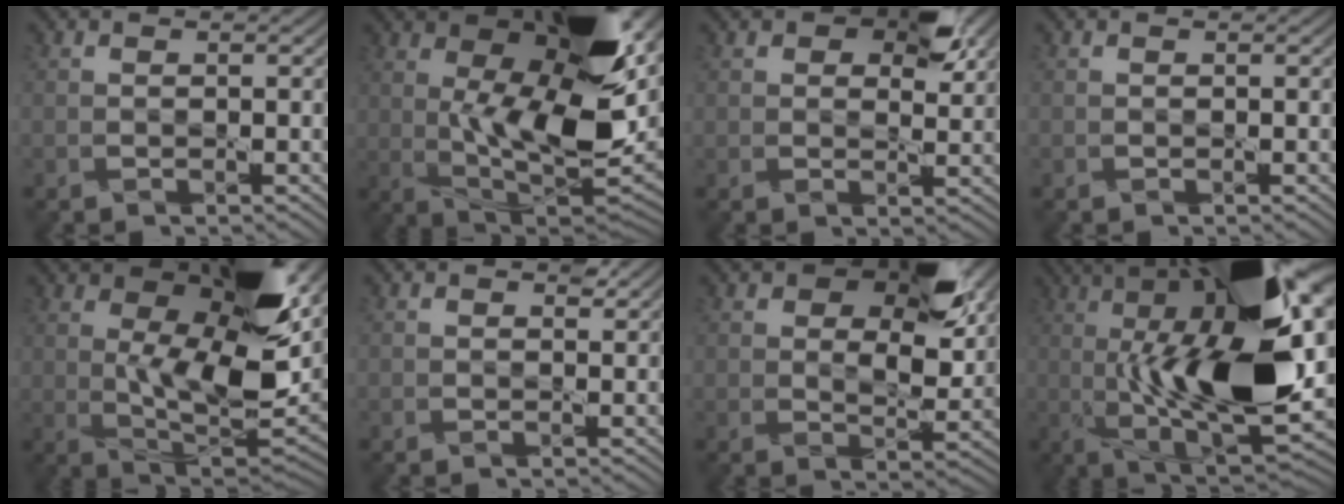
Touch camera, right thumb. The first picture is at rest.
{"total": 19.4, "force": [5.6, 8.8, 16.3], "torque": [-0.263, 0.017, 0.084]}
{"total": 6.7, "force": [3.5, 3.7, 4.2], "torque": [-0.059, -0.005, 0.052]}
{"total": 0.0}
{"total": 17.4, "force": [5.7, 7.7, 14.5], "torque": [-0.239, 0.007, 0.089]}
{"total": 1.2, "force": [0.7, 0.9, 0.5], "torque": [-0.005, -0.006, 0.009]}
{"total": 12.1, "force": [5.6, 6.5, 8.7], "torque": [-0.137, -0.007, 0.092]}
{"total": 22.6, "force": [4.8, 7.0, 20.9], "torque": [-0.326, 0.038, 0.061]}